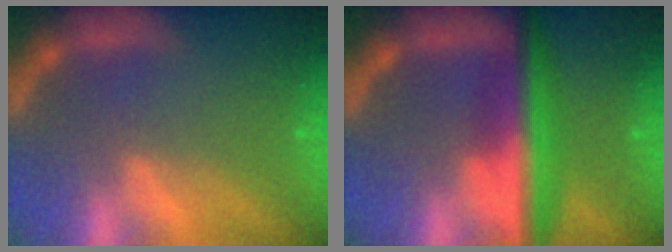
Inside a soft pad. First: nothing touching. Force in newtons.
{"total": 7.5}